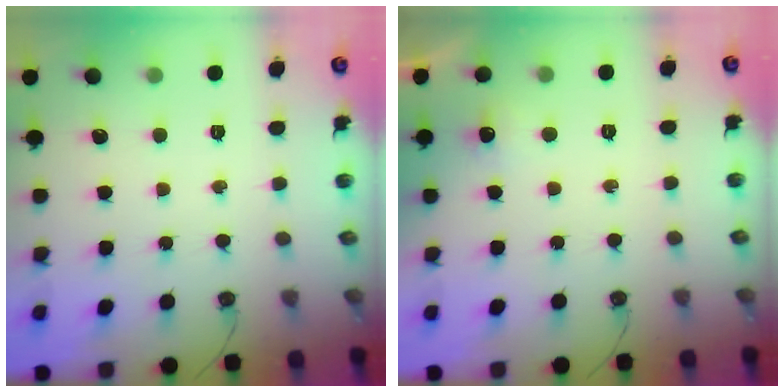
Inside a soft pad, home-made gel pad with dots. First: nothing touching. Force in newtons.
{"total": 5.0, "press": 5.0, "slide": 0.6}